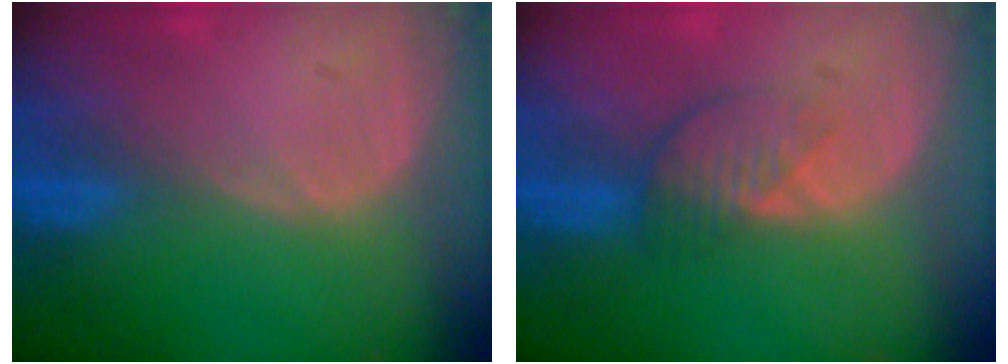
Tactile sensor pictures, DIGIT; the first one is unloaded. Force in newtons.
{"total": 4.0, "press": 3.7, "slide": 1.6}